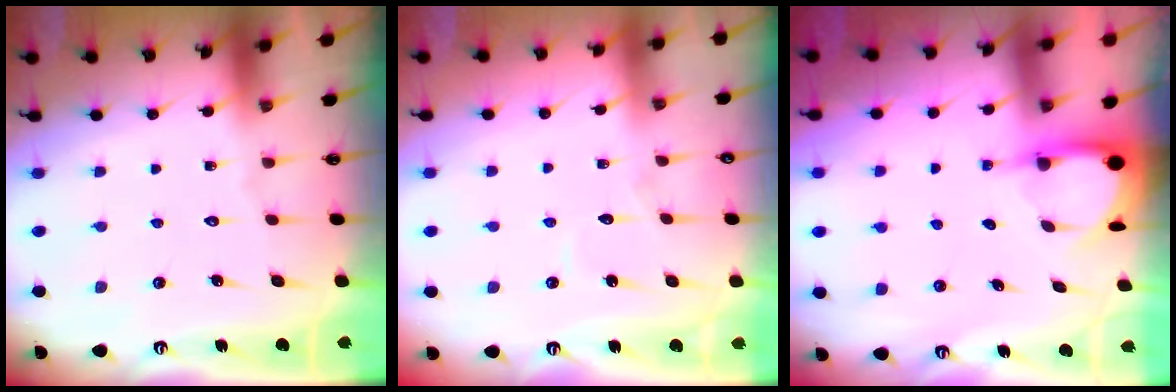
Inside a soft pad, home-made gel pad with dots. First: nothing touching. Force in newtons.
{"total": 3.6, "press": 3.6, "slide": 0.4}
{"total": 3.8, "press": 3.8, "slide": 0.1}